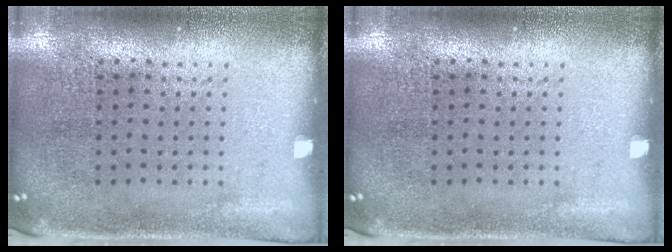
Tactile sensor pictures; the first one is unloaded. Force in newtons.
{"total": 0.0}